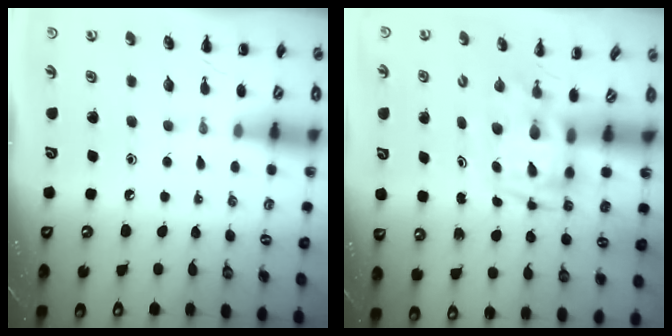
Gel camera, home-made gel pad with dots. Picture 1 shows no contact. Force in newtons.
{"total": 3.6, "press": 3.5, "slide": 0.7}